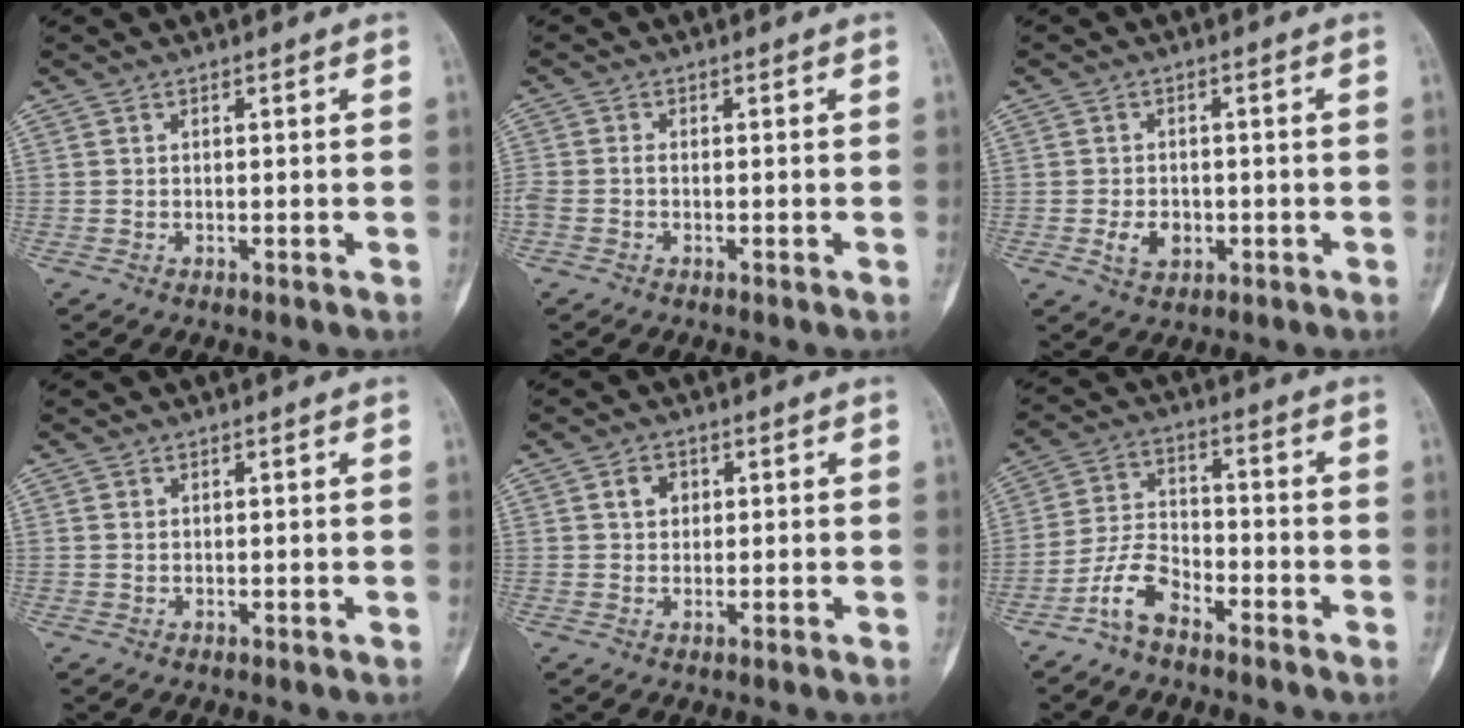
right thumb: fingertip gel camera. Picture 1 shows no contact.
{"total": 2.2, "force": [-0.6, 1.4, 1.6], "torque": [-0.045, 0.005, -0.015]}
{"total": 4.4, "force": [-1.2, 3.2, 2.7], "torque": [-0.039, 0.003, -0.016]}
{"total": 0.7, "force": [0.3, 0.5, 0.4], "torque": [-0.006, 0.001, 0.005]}
{"total": 2.9, "force": [0.7, 2.3, 1.6], "torque": [-0.016, 0.002, 0.010]}
{"total": 7.6, "force": [-5.2, 3.6, 4.3], "torque": [-0.090, 0.039, -0.108]}